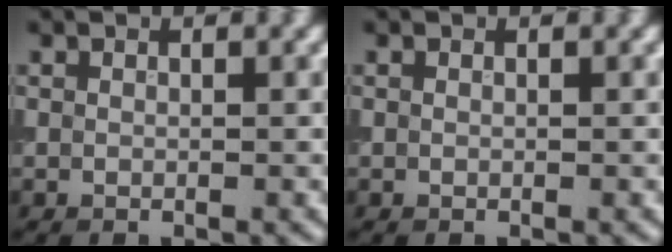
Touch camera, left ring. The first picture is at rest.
{"total": 0.0}